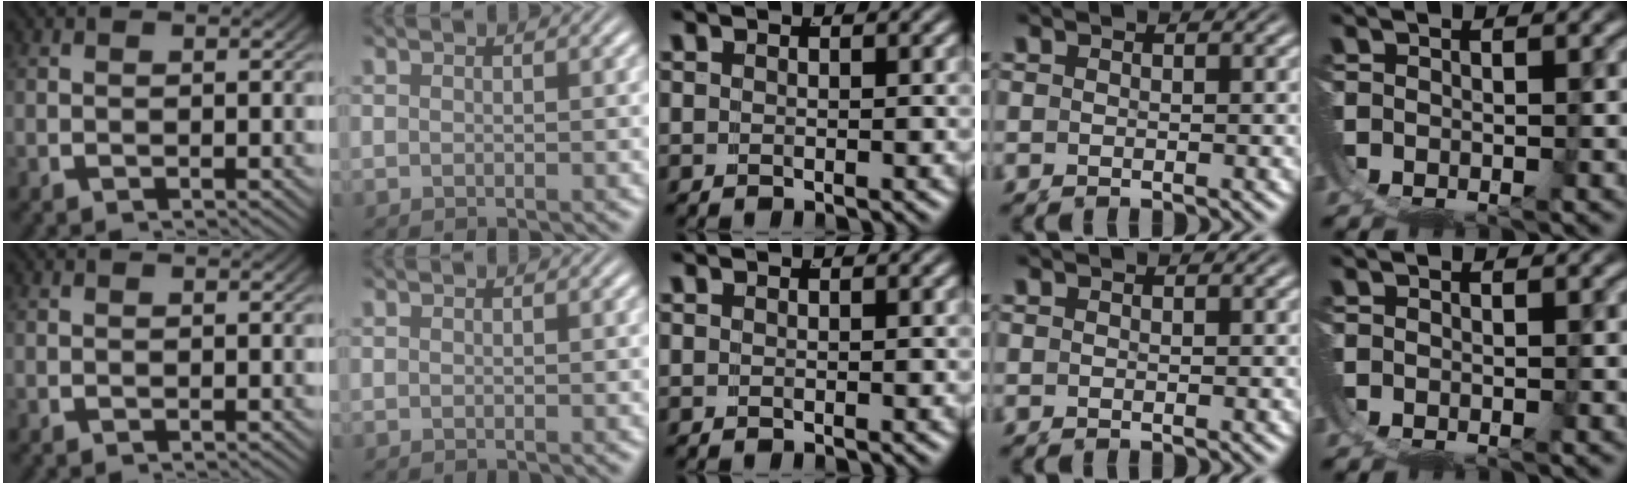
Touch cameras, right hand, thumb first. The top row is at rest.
{}